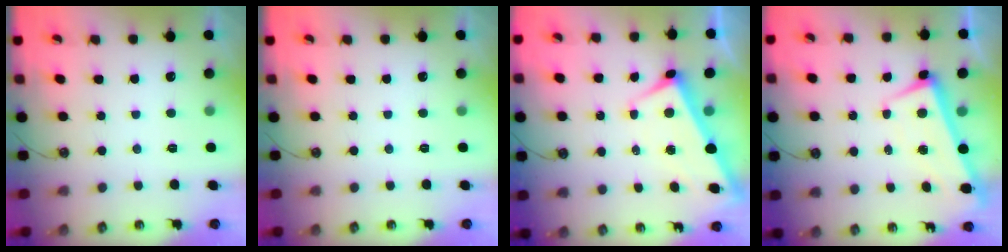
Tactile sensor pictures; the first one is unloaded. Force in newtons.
{"total": 0.0}
{"total": 2.6, "press": 2.5, "slide": 0.7}
{"total": 1.5, "press": 0.5, "slide": 1.4}